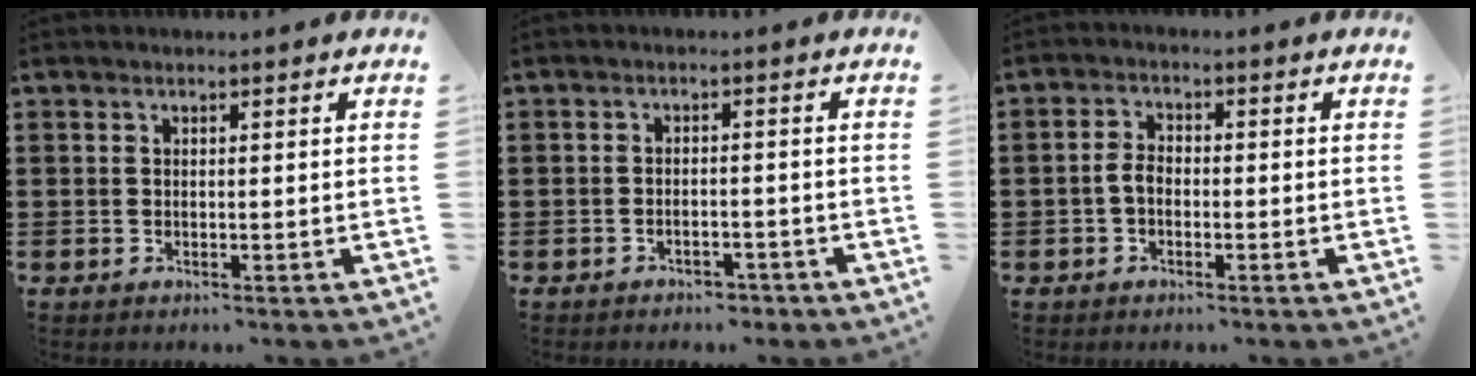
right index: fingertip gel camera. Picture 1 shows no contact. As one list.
[{"total": 1.9, "force": [-1.9, 0.1, 0.2], "torque": [-0.012, -0.003, -0.039]}, {"total": 3.0, "force": [-0.8, 1.8, 2.3], "torque": [-0.066, -0.004, -0.023]}]